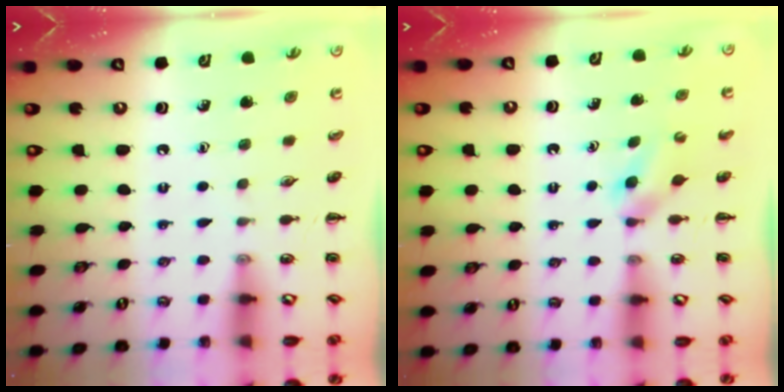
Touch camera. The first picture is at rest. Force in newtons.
{"total": 3.0, "press": 2.7, "slide": 1.3}